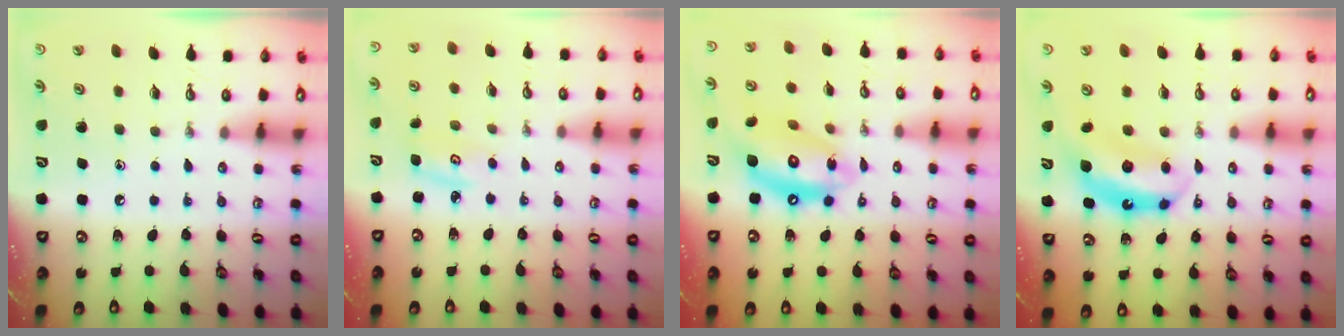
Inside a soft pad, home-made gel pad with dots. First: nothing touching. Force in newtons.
{"total": 2.8, "press": 2.8, "slide": 0.2}
{"total": 15.9, "press": 15.8, "slide": 1.4}
{"total": 6.8, "press": 6.8, "slide": 0.5}